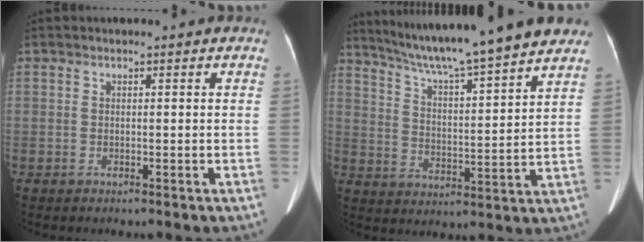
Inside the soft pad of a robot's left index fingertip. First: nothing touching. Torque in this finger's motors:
{"motor_torque": [0.59, -1.54, 0.14, 0.04]}